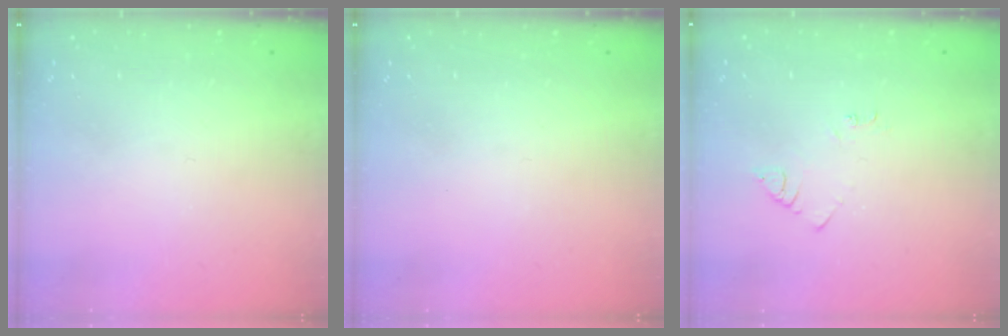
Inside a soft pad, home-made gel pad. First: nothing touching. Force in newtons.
{"total": 0.0}
{"total": 2.9, "press": 2.9, "slide": 0.4}